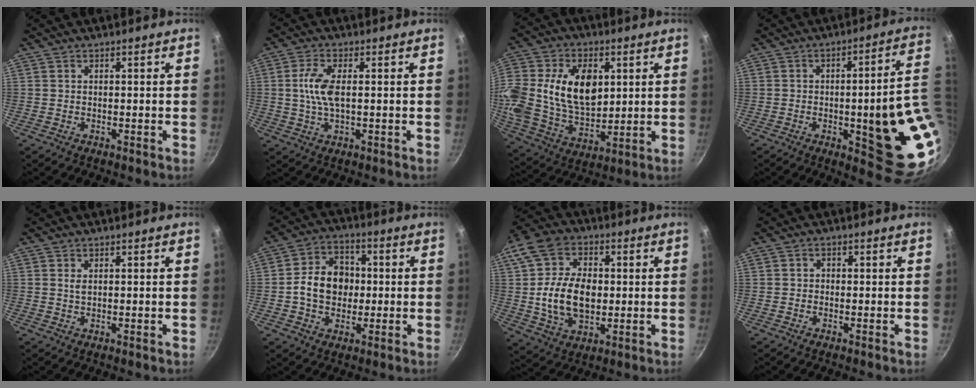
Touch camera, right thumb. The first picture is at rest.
{"total": 6.6, "force": [0.6, 2.8, 6.0], "torque": [-0.129, 0.005, 0.009]}
{"total": 23.1, "force": [4.8, 15.7, 16.3], "torque": [-0.325, 0.004, 0.089]}
{"total": 20.4, "force": [-2.2, 5.6, 19.4], "torque": [-0.204, 0.001, -0.022]}
{"total": 1.1, "force": [0.4, 0.4, 1.0], "torque": [-0.018, -0.002, 0.007]}
{"total": 11.2, "force": [-0.3, 8.8, 6.9], "torque": [-0.084, 0.018, -0.016]}
{"total": 18.2, "force": [0.6, 12.8, 12.9], "torque": [-0.235, 0.016, 0.009]}
{"total": 1.1, "force": [-0.2, 1.0, 0.5], "torque": [-0.006, 0.004, -0.005]}